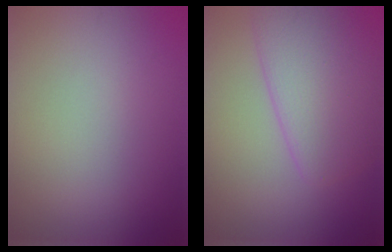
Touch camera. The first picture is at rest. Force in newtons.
{"total": 6.2, "press": 6.2, "slide": 0.2}